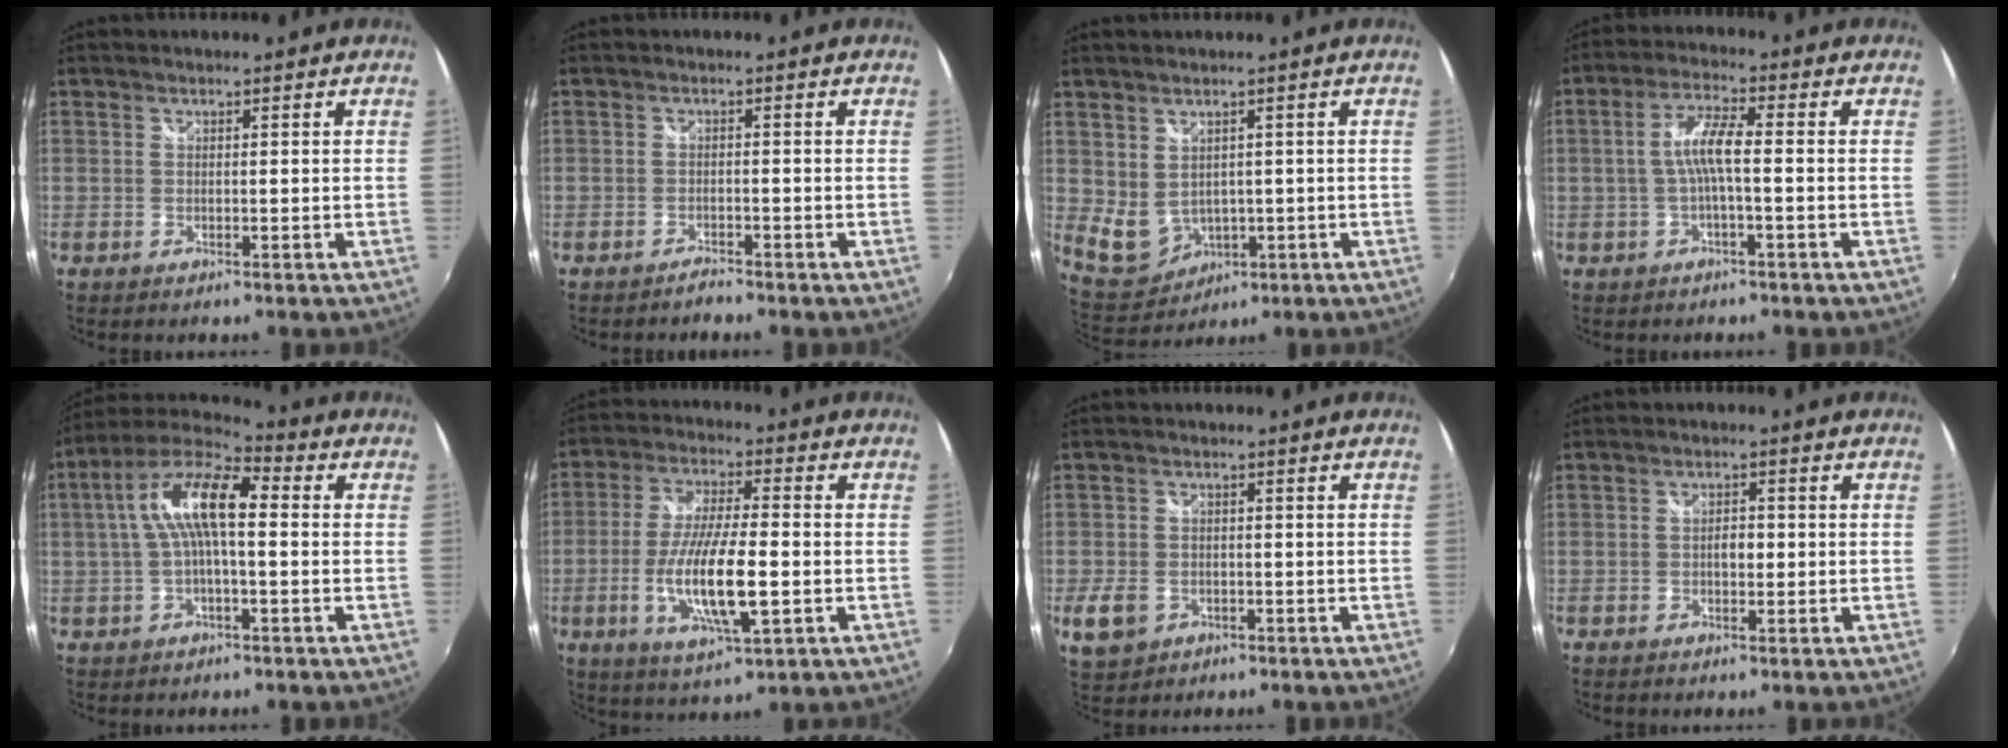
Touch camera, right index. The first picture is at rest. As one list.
[{"total": 1.6, "force": [-1.6, 0.2, 0.1], "torque": [-0.006, -0.004, -0.030]}, {"total": 6.6, "force": [0.5, 5.4, 3.8], "torque": [-0.075, -0.011, 0.032]}, {"total": 5.5, "force": [-0.9, 0.5, 5.3], "torque": [-0.112, 0.009, -0.016]}, {"total": 12.1, "force": [0.9, 4.1, 11.4], "torque": [-0.218, 0.026, 0.009]}, {"total": 13.9, "force": [-3.4, 3.1, 13.1], "torque": [-0.260, -0.015, -0.062]}, {"total": 5.9, "force": [-2.4, 4.4, 3.1], "torque": [-0.079, -0.008, -0.039]}, {"total": 2.2, "force": [-0.4, 1.4, 1.7], "torque": [-0.028, 0.004, -0.008]}]